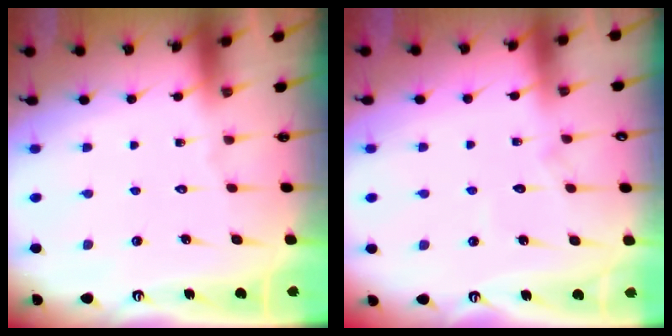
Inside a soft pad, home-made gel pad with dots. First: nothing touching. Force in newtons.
{"total": 5.7, "press": 5.7, "slide": 0.6}